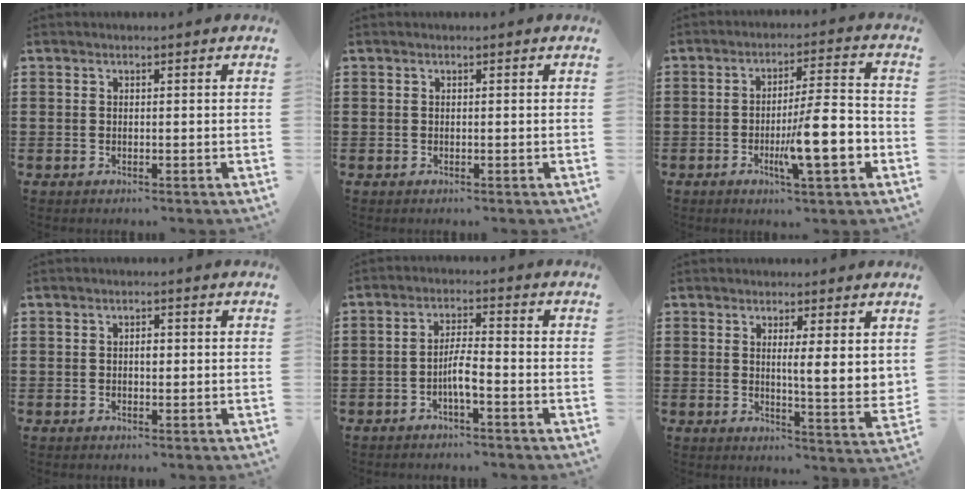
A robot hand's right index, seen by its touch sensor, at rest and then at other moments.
{"total": 0.0}
{"total": 11.9, "force": [-3.7, 2.4, 11.1], "torque": [-0.174, -0.006, -0.065]}
{"total": 1.3, "force": [0.0, 0.5, 1.2], "torque": [-0.023, 0.001, -0.001]}
{"total": 3.8, "force": [-1.8, 0.4, 3.3], "torque": [-0.073, -0.002, -0.039]}
{"total": 4.8, "force": [2.1, 0.3, 4.3], "torque": [-0.064, -0.024, 0.029]}